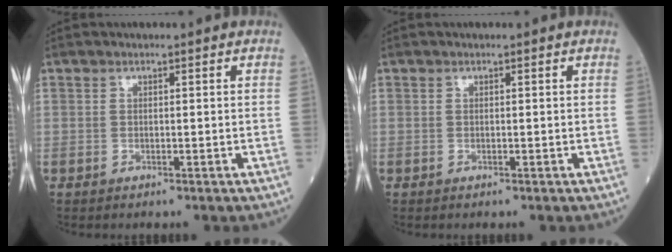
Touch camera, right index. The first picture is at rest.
{"total": 0.0}